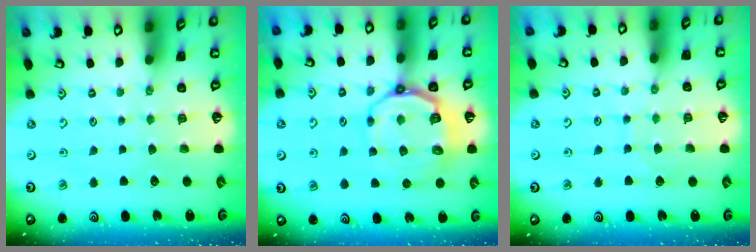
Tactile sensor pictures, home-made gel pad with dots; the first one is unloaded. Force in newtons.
{"total": 11.7, "press": 11.2, "slide": 3.5}
{"total": 3.8, "press": 3.7, "slide": 0.4}